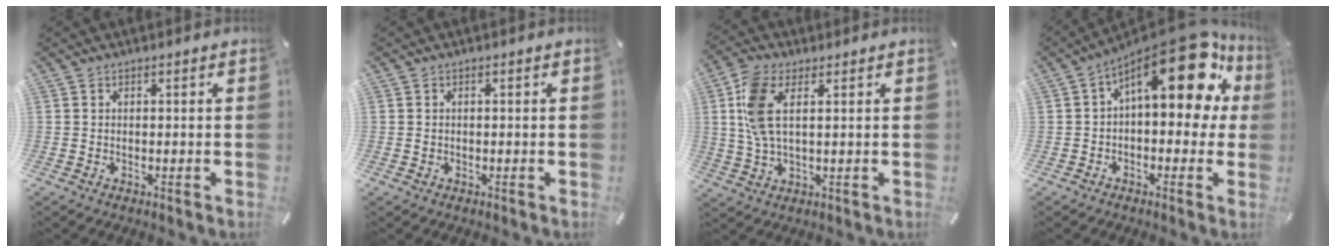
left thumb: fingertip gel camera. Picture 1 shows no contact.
{"total": 0.7, "force": [-0.2, 0.5, 0.4], "torque": [-0.008, 0.002, -0.005]}
{"total": 9.0, "force": [2.4, 4.1, 7.6], "torque": [-0.177, -0.003, 0.039]}
{"total": 19.3, "force": [9.1, 8.1, 15.0], "torque": [-0.214, -0.064, 0.147]}